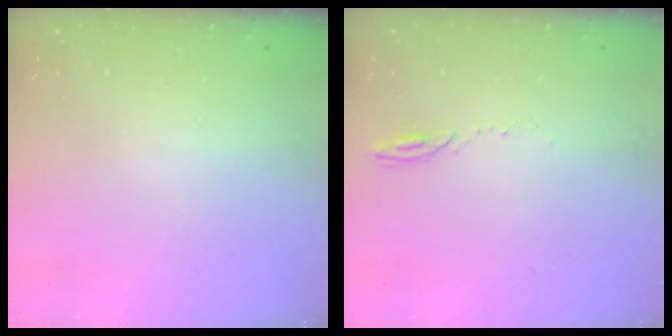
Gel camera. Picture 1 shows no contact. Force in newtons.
{"total": 4.7, "press": 4.7, "slide": 0.5}